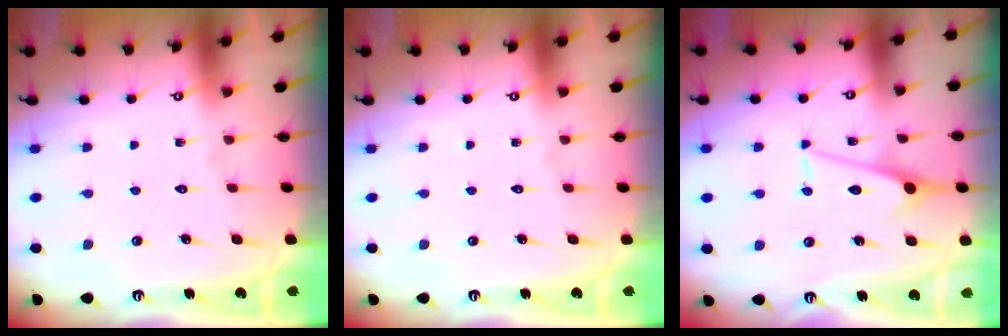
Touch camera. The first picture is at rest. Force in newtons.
{"total": 0.0}
{"total": 6.4, "press": 6.4, "slide": 0.7}